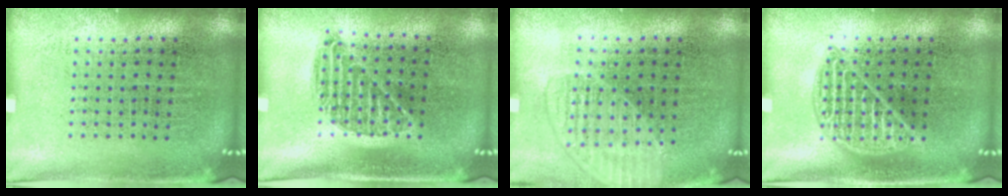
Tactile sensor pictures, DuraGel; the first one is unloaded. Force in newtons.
{"total": 0.9, "press": 0.8, "slide": 0.5}
{"total": 1.4, "press": 1.4, "slide": 0.3}
{"total": 2.0, "press": 2.0, "slide": 0.2}